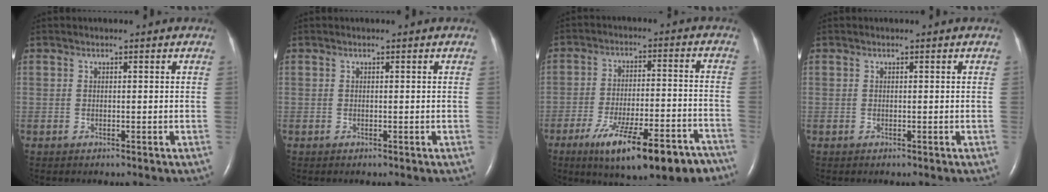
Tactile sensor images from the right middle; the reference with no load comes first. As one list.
[{"total": 0.0}, {"total": 17.0, "force": [-11.4, 3.8, 12.0], "torque": [-0.146, -0.006, -0.173]}, {"total": 0.0}]